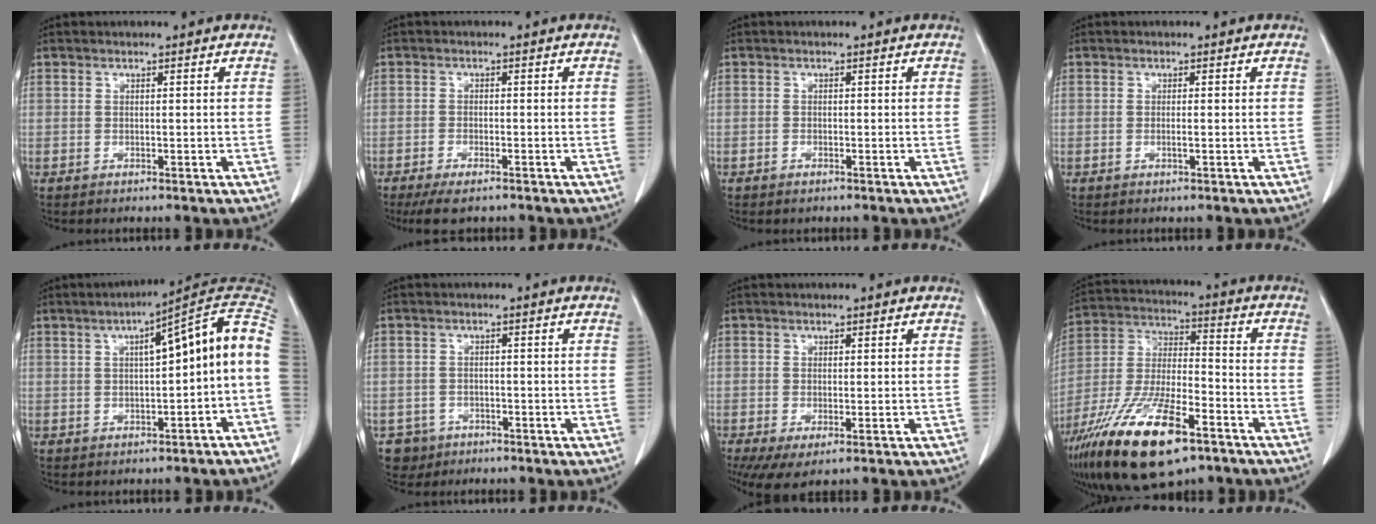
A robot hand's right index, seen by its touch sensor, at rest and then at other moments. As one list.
[{"total": 5.1, "force": [-3.9, 1.5, 2.9], "torque": [-0.045, -0.009, -0.061]}, {"total": 0.6, "force": [-0.5, 0.3, 0.2], "torque": [-0.005, -0.001, -0.005]}, {"total": 0.9, "force": [-0.2, -0.1, 0.8], "torque": [-0.016, -0.001, -0.003]}, {"total": 10.6, "force": [0.7, 0.6, 10.6], "torque": [-0.141, 0.040, 0.006]}, {"total": 4.1, "force": [-2.2, 3.5, -0.1], "torque": [0.007, 0.010, -0.034]}, {"total": 5.6, "force": [-2.8, 2.3, 4.2], "torque": [-0.077, -0.021, -0.044]}, {"total": 19.8, "force": [-11.9, 5.6, 14.8], "torque": [-0.302, -0.027, -0.216]}]